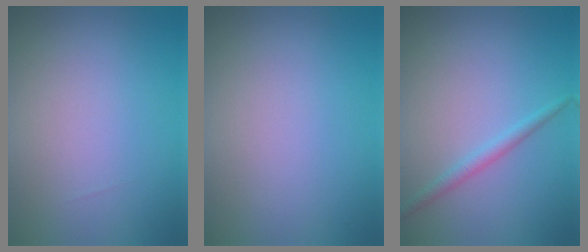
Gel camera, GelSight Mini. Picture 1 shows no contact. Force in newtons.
{"total": 0.0}
{"total": 1.5, "press": 1.5, "slide": 0.0}